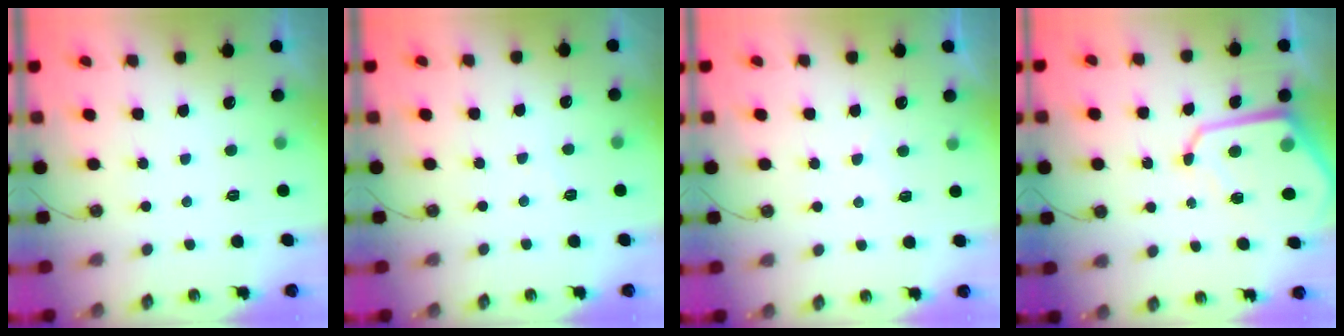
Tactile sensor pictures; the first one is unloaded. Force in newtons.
{"total": 3.3, "press": 3.3, "slide": 0.6}
{"total": 3.5, "press": 3.4, "slide": 0.5}
{"total": 11.6, "press": 11.5, "slide": 0.9}